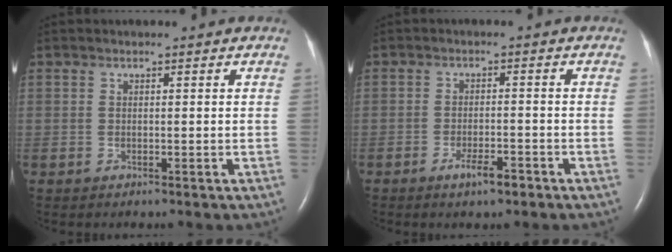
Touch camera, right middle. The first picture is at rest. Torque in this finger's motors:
{"motor_torque": [0.56, -0.60, 0.07, 0.03]}